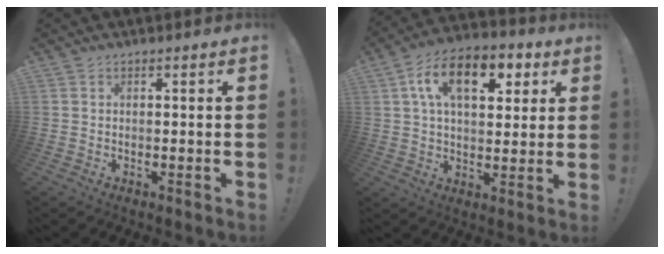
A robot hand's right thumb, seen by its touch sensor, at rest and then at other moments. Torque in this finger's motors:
{"motor_torque": [0.82, 0.85, 0.69, 0.20, 0.13]}